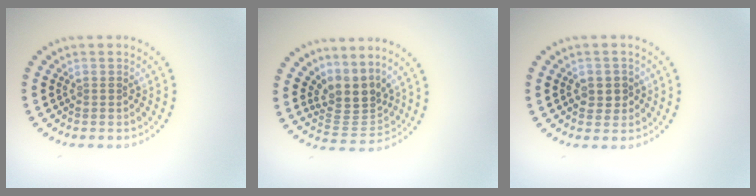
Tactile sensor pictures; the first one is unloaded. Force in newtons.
{"total": 3.4, "press": 2.4, "slide": 2.4}
{"total": 1.7, "press": 1.7, "slide": 0.3}